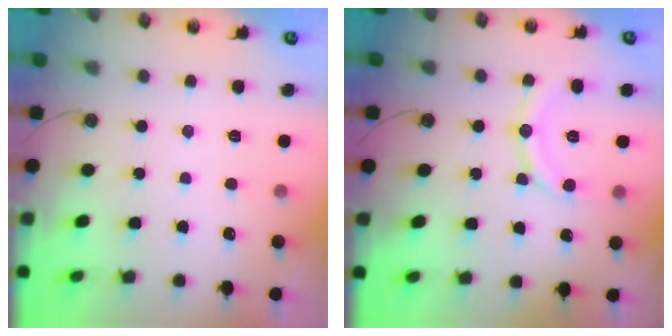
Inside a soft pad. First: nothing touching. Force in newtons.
{"total": 11.9, "press": 11.8, "slide": 0.9}